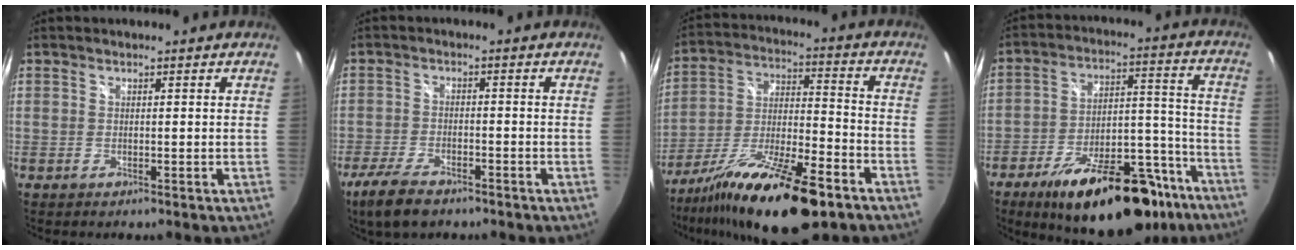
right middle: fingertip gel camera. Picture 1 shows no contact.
{"total": 8.1, "force": [-6.0, 2.9, 4.6], "torque": [-0.125, -0.021, -0.112]}
{"total": 22.0, "force": [-14.7, 5.3, 15.4], "torque": [-0.284, -0.038, -0.250]}
{"total": 26.3, "force": [-18.7, 10.0, 15.6], "torque": [-0.238, 0.013, -0.256]}